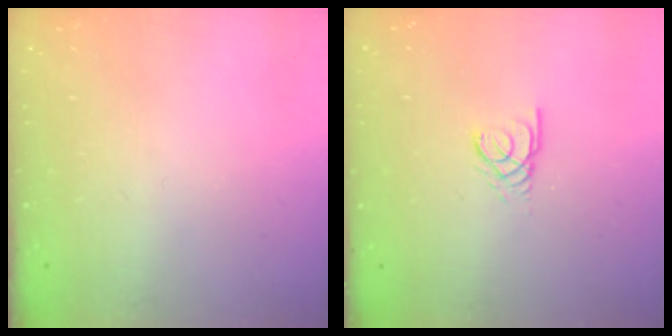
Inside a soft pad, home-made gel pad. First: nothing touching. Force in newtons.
{"total": 2.4, "press": 2.4, "slide": 0.3}